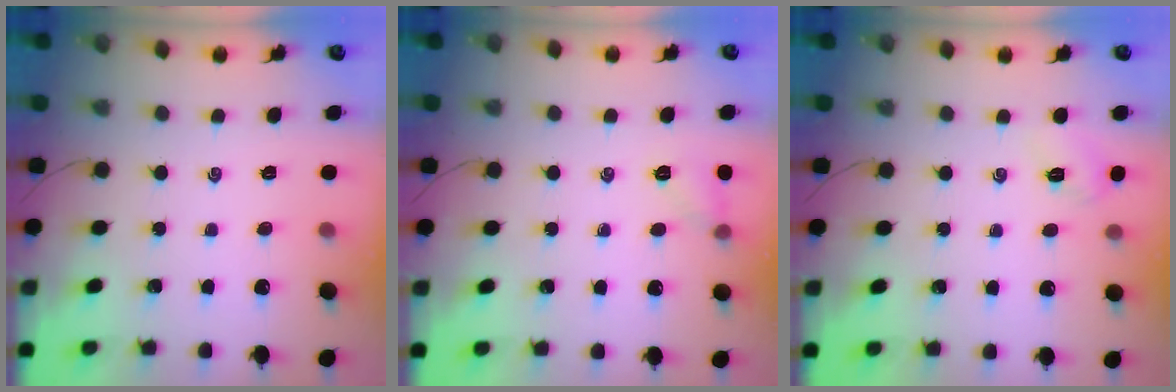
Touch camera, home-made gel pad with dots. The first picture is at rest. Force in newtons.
{"total": 5.8, "press": 5.6, "slide": 1.7}
{"total": 6.0, "press": 5.8, "slide": 1.6}